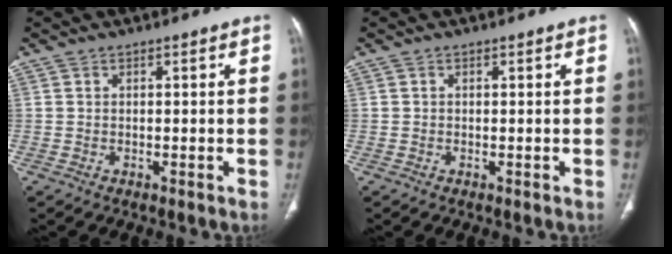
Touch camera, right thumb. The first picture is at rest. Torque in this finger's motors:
{"motor_torque": [-0.48, -0.16, -0.23, 0.05, 0.03]}